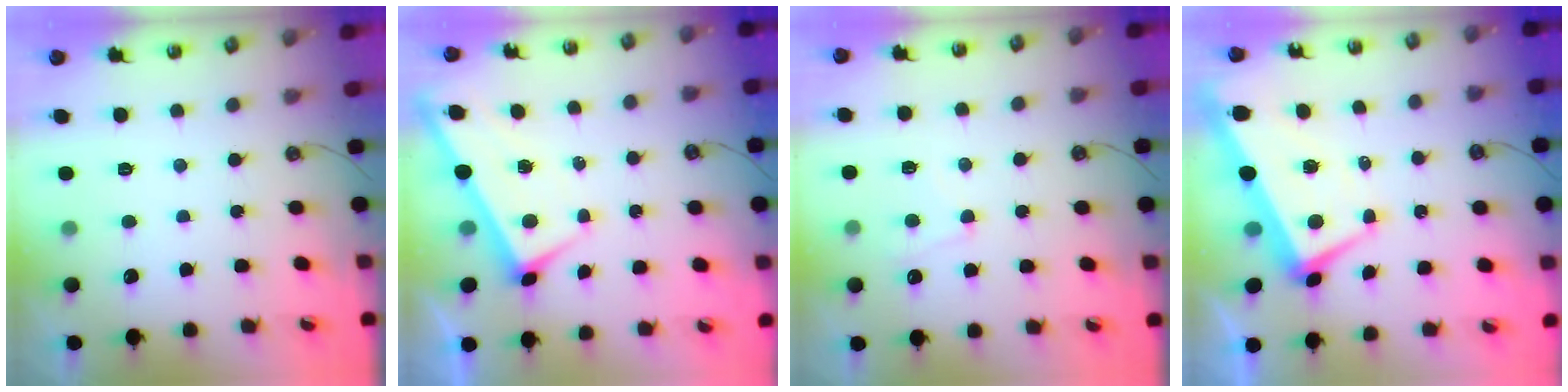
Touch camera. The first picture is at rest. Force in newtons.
{"total": 1.7, "press": 1.7, "slide": 0.1}
{"total": 0.6, "press": 0.3, "slide": 0.5}
{"total": 2.0, "press": 1.6, "slide": 1.2}